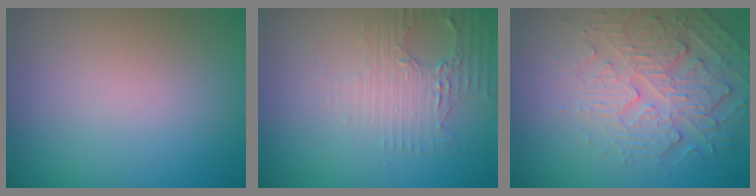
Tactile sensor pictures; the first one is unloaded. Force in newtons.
{"total": 3.0, "press": 2.5, "slide": 1.7}
{"total": 4.4, "press": 4.1, "slide": 1.7}